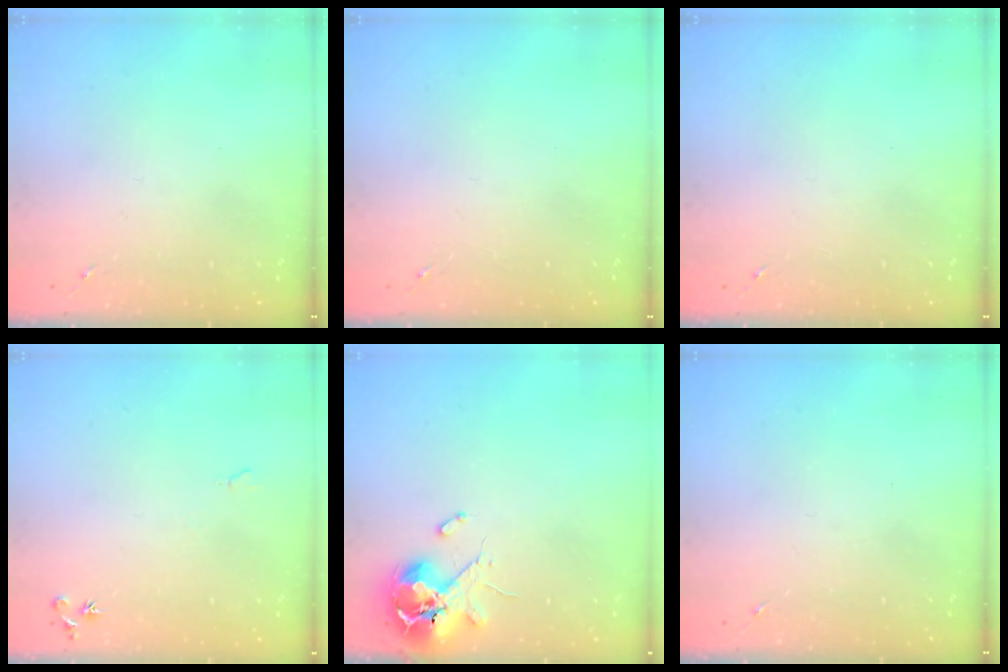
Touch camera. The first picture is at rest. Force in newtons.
{"total": 0.0}
{"total": 0.0}
{"total": 6.7, "press": 6.6, "slide": 1.0}
{"total": 10.7, "press": 10.6, "slide": 1.6}
{"total": 0.0}